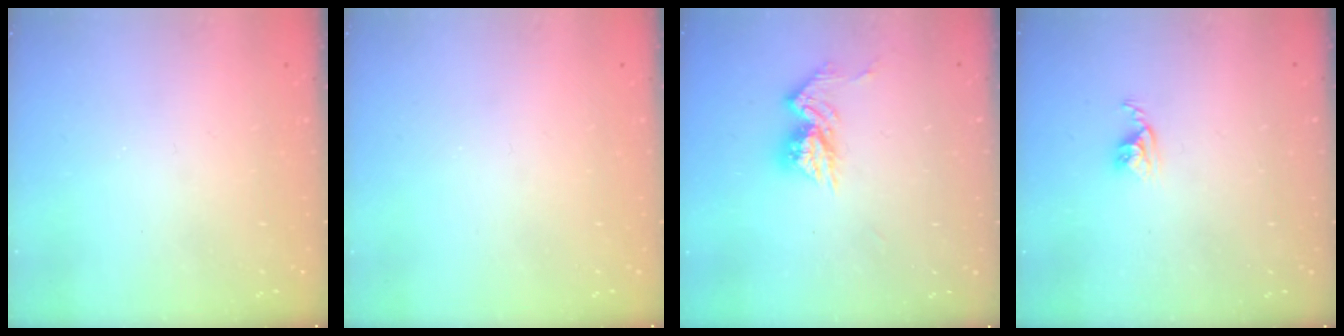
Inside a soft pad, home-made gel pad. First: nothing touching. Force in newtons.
{"total": 0.0}
{"total": 10.8, "press": 10.8, "slide": 1.0}
{"total": 3.8, "press": 3.8, "slide": 0.1}